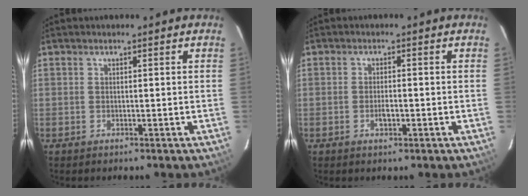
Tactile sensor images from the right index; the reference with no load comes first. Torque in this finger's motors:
{"motor_torque": [-0.06, 0.06, -0.06, -0.01]}